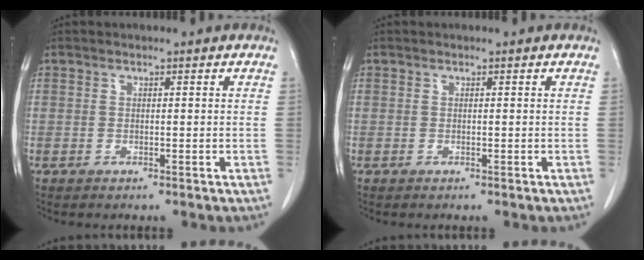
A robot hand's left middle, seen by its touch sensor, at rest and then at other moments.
{"total": 0.0}